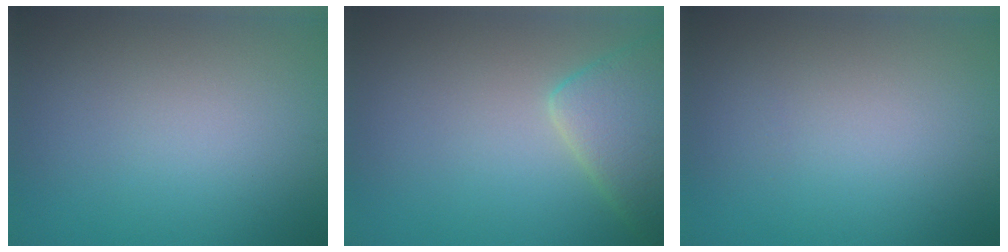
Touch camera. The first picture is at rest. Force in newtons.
{"total": 5.1, "press": 5.1, "slide": 0.5}
{"total": 0.0}